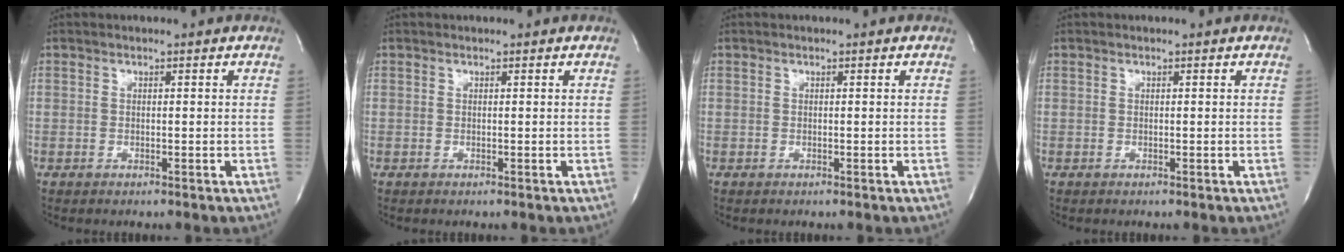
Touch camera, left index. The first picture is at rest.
{"total": 0.0}
{"total": 0.0}
{"total": 0.0}